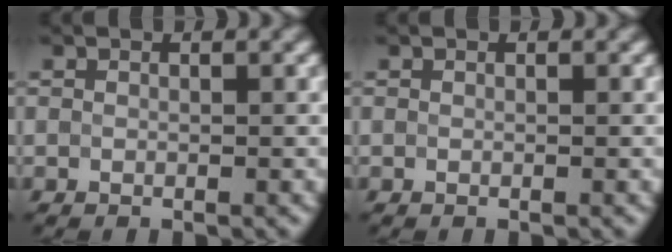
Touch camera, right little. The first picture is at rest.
{"total": 0.0}